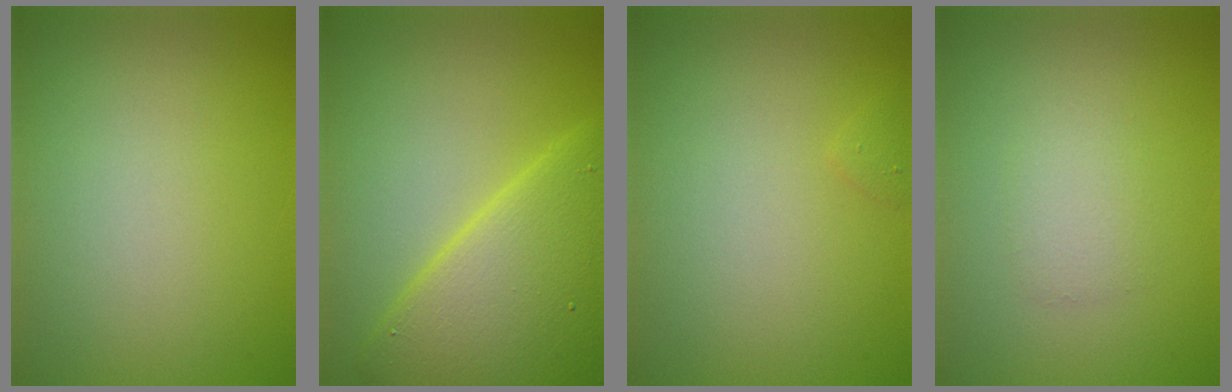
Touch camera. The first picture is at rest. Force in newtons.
{"total": 9.2, "press": 9.2, "slide": 0.5}
{"total": 0.6, "press": 0.6, "slide": 0.0}
{"total": 1.6, "press": 1.6, "slide": 0.0}